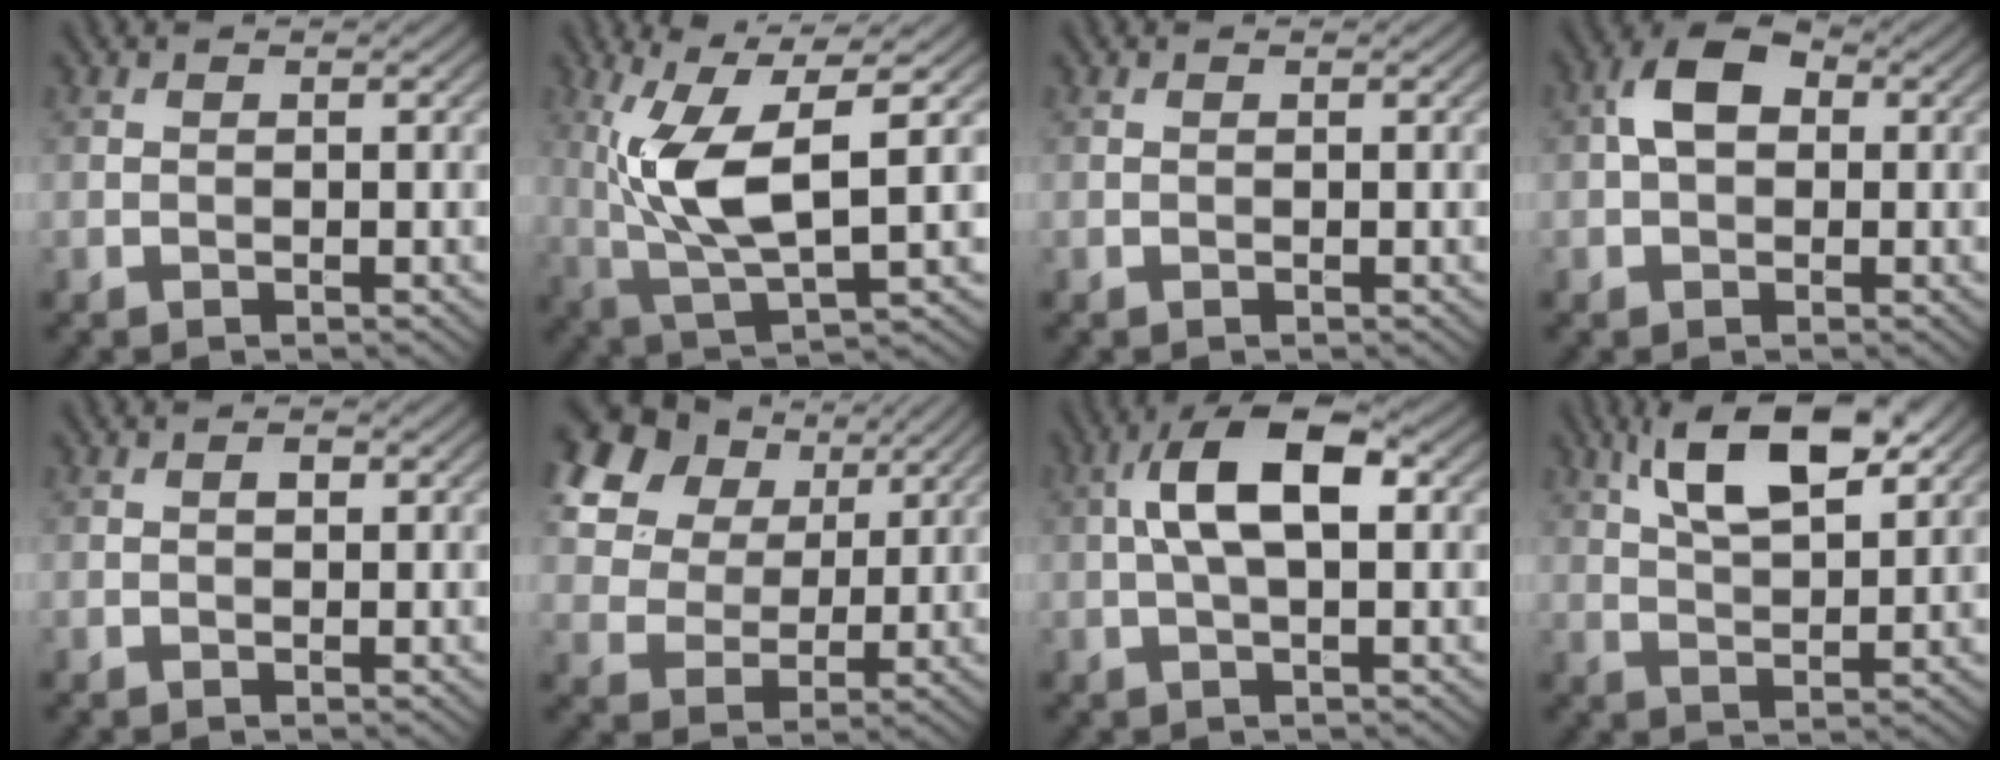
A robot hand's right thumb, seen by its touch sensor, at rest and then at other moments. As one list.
[{"total": 10.0, "force": [1.3, 3.0, 9.4], "torque": [-0.205, 0.002, 0.032]}, {"total": 0.0}, {"total": 4.9, "force": [0.5, 3.3, 3.6], "torque": [-0.070, 0.012, -0.001]}, {"total": 0.8, "force": [0.2, 0.5, 0.6], "torque": [-0.007, 0.000, 0.001]}, {"total": 15.6, "force": [8.4, 10.3, 8.1], "torque": [-0.238, 0.040, 0.189]}, {"total": 8.0, "force": [1.0, 3.2, 7.3], "torque": [-0.144, 0.021, 0.010]}, {"total": 9.7, "force": [4.8, 3.7, 7.5], "torque": [-0.143, 0.013, 0.089]}]